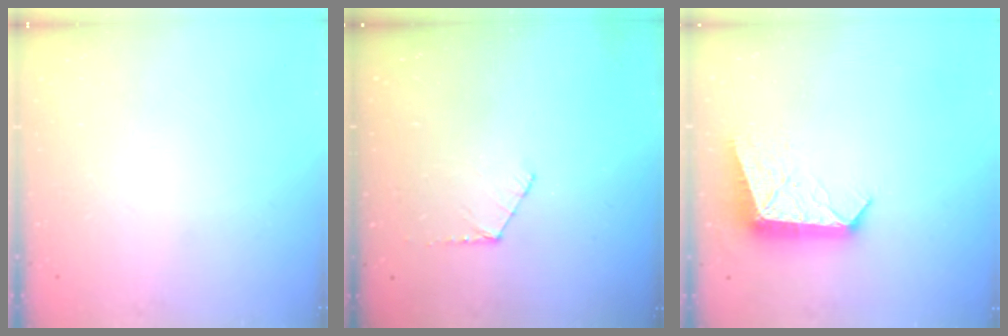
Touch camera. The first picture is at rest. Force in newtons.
{"total": 4.9, "press": 4.8, "slide": 0.5}
{"total": 11.3, "press": 11.3, "slide": 0.8}